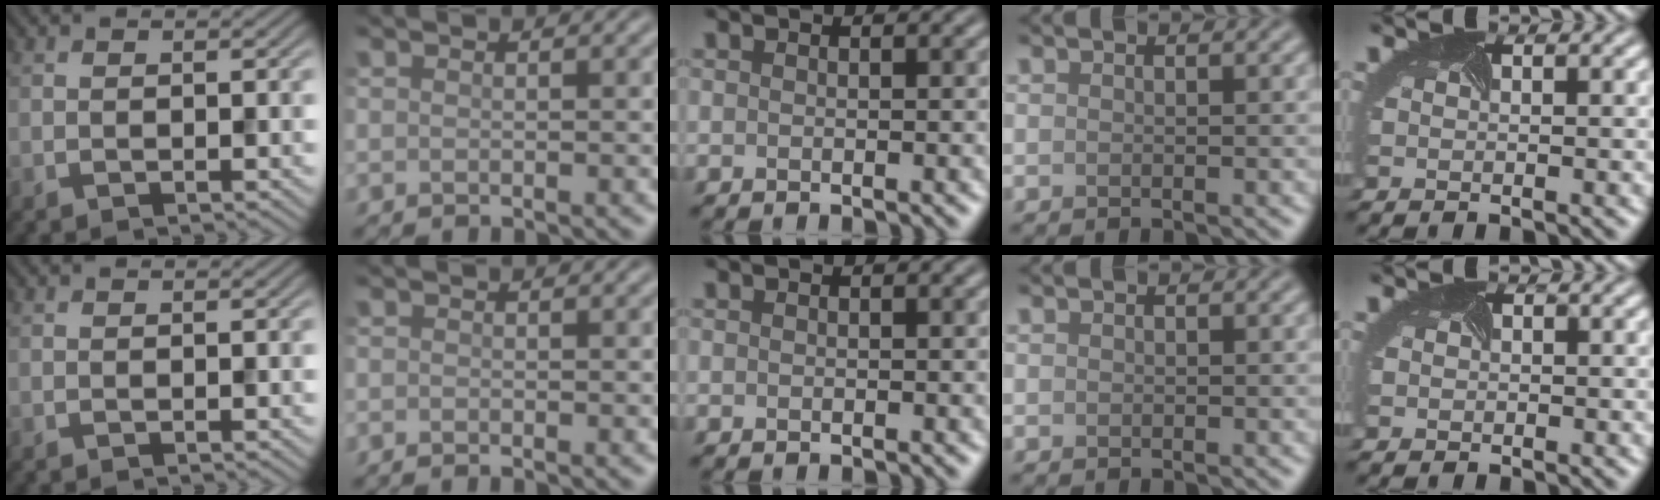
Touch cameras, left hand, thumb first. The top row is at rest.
{"index": {"total": 0.6, "force": [-0.6, -0.2, 0.0], "torque": [-0.001, -0.004, -0.007]}, "little": {"total": 0.8, "force": [-0.2, 0.8, 0.1], "torque": [0.001, -0.003, -0.001]}}